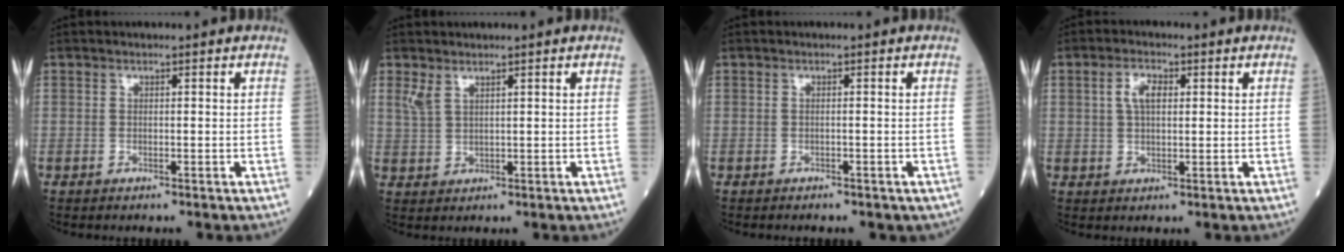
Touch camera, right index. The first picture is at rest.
{"total": 2.2, "force": [1.6, 0.7, 1.4], "torque": [-0.038, 0.006, 0.045]}
{"total": 2.6, "force": [-2.0, 1.0, 1.2], "torque": [-0.017, -0.005, -0.016]}
{"total": 3.9, "force": [1.1, 1.9, 3.3], "torque": [-0.066, 0.010, 0.022]}